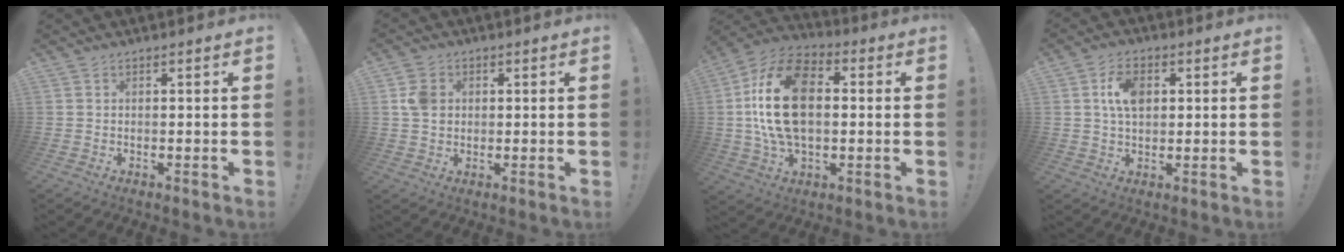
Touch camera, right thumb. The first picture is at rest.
{"total": 5.5, "force": [1.0, 4.7, 2.8], "torque": [-0.041, 0.008, 0.020]}
{"total": 22.3, "force": [1.4, 13.8, 17.5], "torque": [-0.330, 0.013, 0.026]}
{"total": 7.7, "force": [1.7, 4.8, 5.7], "torque": [-0.088, 0.004, 0.031]}